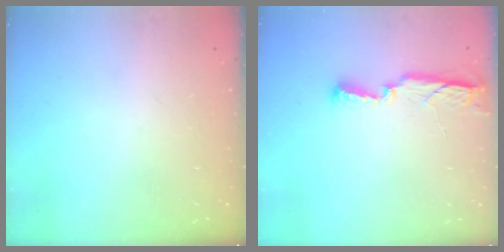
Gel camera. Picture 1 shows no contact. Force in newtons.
{"total": 6.6, "press": 6.5, "slide": 1.1}